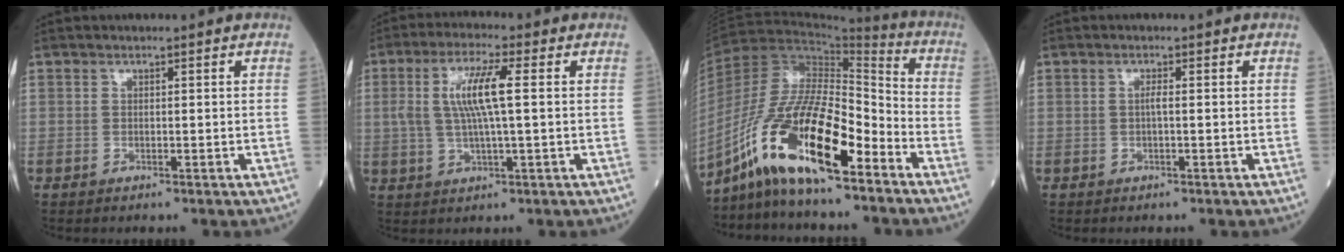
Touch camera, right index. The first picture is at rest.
{"total": 7.9, "force": [1.2, 0.9, 7.8], "torque": [-0.162, 0.007, 0.023]}
{"total": 16.1, "force": [-10.0, 3.3, 12.2], "torque": [-0.238, 0.010, -0.181]}
{"total": 0.8, "force": [-0.1, 0.0, 0.8], "torque": [-0.018, 0.001, -0.003]}